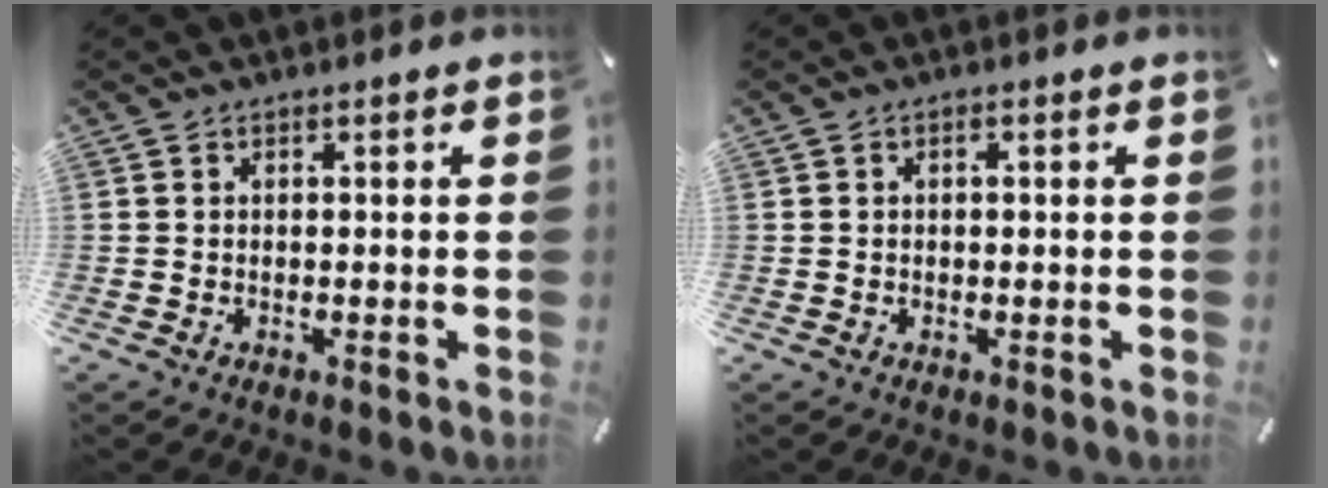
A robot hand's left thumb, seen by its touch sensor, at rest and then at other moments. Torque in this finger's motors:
{"motor_torque": [-0.02, -0.31, 0.01, 0.03, -0.01]}